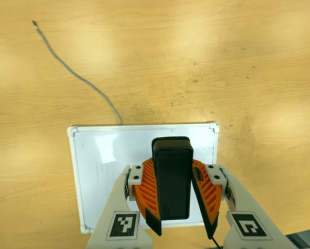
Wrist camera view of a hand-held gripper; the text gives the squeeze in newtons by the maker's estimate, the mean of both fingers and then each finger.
{"total": 8.7, "left": 9.1, "right": 8.4}